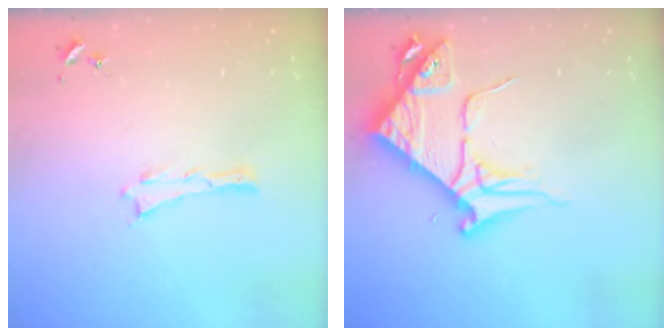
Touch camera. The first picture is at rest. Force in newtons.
{"total": 9.4, "press": 9.3, "slide": 1.1}